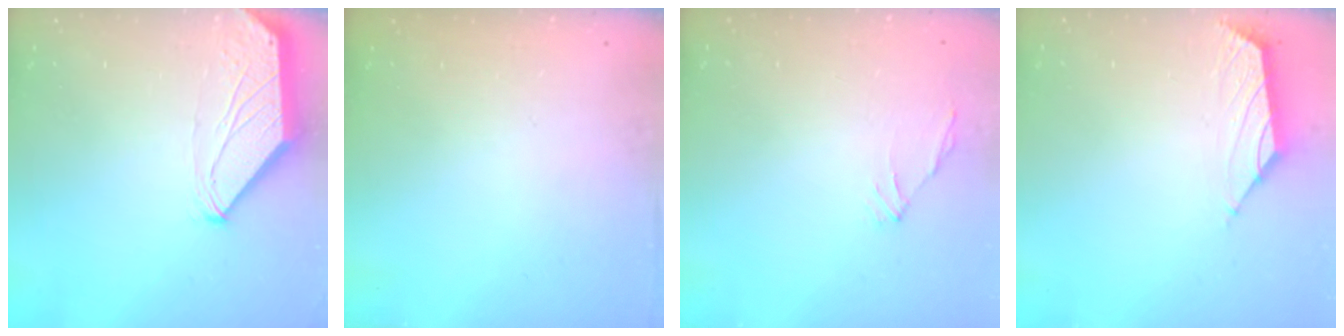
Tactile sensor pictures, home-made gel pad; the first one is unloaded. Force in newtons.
{"total": 0.0}
{"total": 0.7, "press": 0.3, "slide": 0.6}
{"total": 1.6, "press": 1.5, "slide": 0.7}